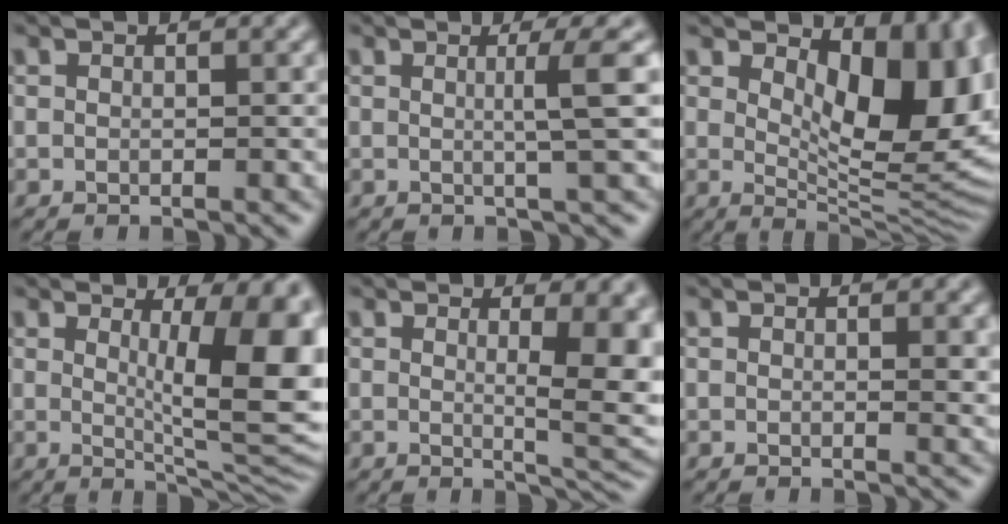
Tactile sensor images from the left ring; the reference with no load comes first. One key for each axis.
{"total": 3.6, "fx": 0.4, "fy": 0.5, "fz": 3.5, "tx": -0.053, "ty": 0.005, "tz": 0.001}
{"total": 11.6, "fx": 3.4, "fy": 5.4, "fz": 9.7, "tx": -0.123, "ty": -0.011, "tz": 0.058}
{"total": 11.0, "fx": 1.9, "fy": 3.0, "fz": 10.4, "tx": -0.125, "ty": -0.015, "tz": 0.034}
{"total": 7.6, "fx": 1.1, "fy": 2.3, "fz": 7.2, "tx": -0.079, "ty": -0.007, "tz": 0.022}
{"total": 1.0, "fx": 0.3, "fy": 0.2, "fz": 1.0, "tx": -0.012, "ty": -0.003, "tz": 0.005}